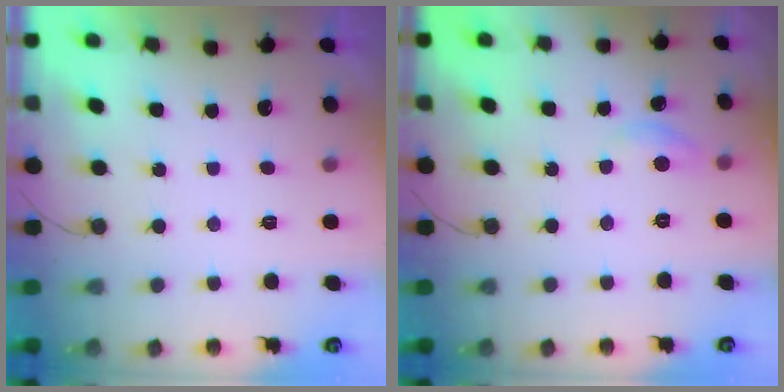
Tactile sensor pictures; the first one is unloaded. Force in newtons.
{"total": 2.9, "press": 2.9, "slide": 0.2}